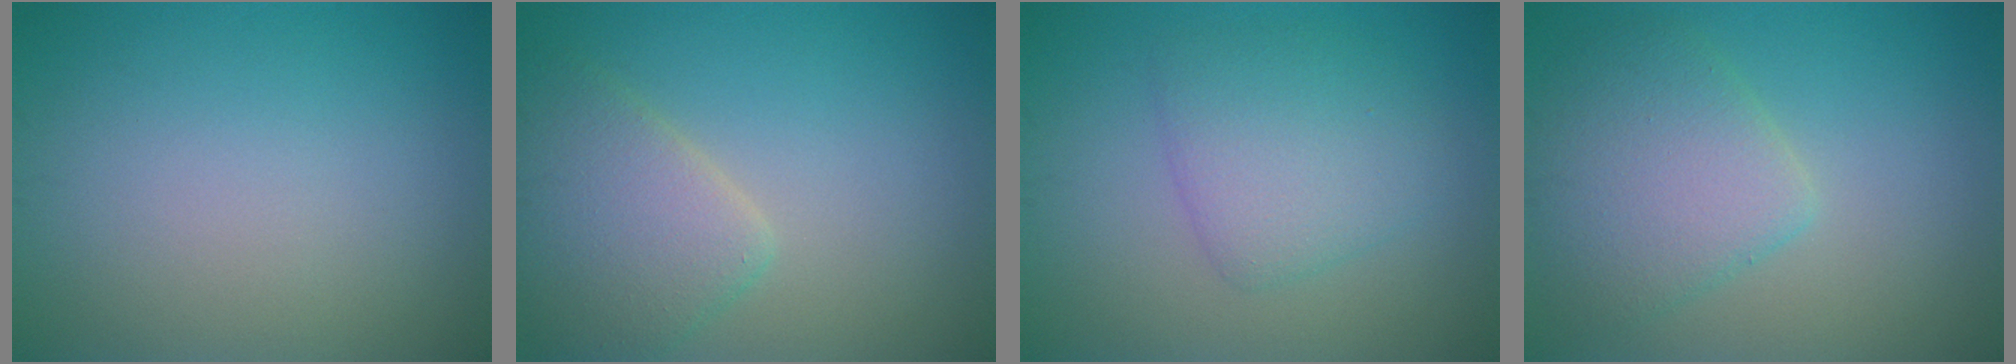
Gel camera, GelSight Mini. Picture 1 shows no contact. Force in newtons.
{"total": 4.5, "press": 4.5, "slide": 0.4}
{"total": 3.8, "press": 3.8, "slide": 0.1}
{"total": 4.9, "press": 4.8, "slide": 0.3}